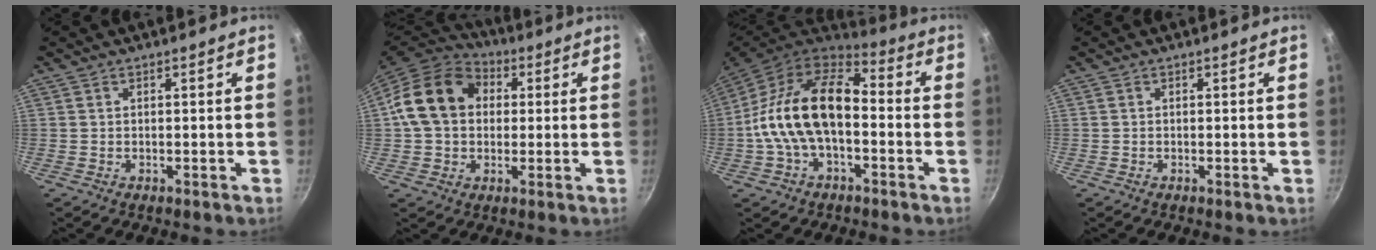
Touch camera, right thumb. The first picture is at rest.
{"total": 16.8, "force": [2.6, 13.2, 10.1], "torque": [-0.162, 0.033, 0.030]}
{"total": 18.0, "force": [-1.9, 10.4, 14.5], "torque": [-0.247, 0.042, -0.050]}
{"total": 0.0}